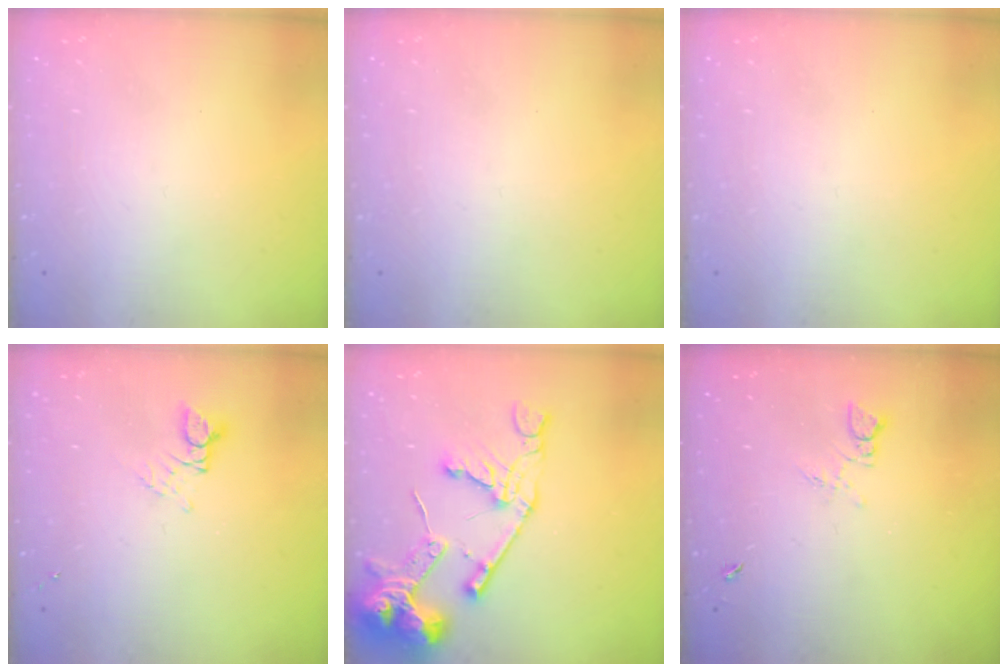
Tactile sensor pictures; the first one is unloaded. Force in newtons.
{"total": 0.0}
{"total": 0.0}
{"total": 2.8, "press": 2.8, "slide": 0.3}
{"total": 19.0, "press": 18.9, "slide": 2.0}
{"total": 3.5, "press": 3.5, "slide": 0.5}